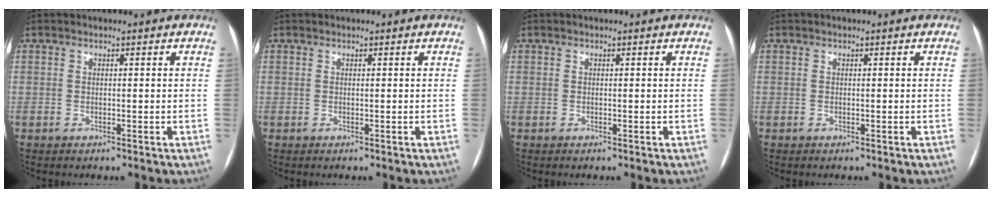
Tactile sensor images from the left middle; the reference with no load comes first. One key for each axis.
{"total": 0.0}
{"total": 0.0}
{"total": 0.0}